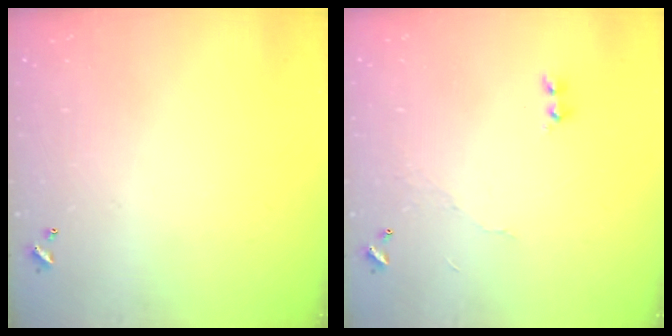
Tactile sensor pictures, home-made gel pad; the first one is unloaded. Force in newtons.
{"total": 6.0, "press": 6.0, "slide": 0.6}